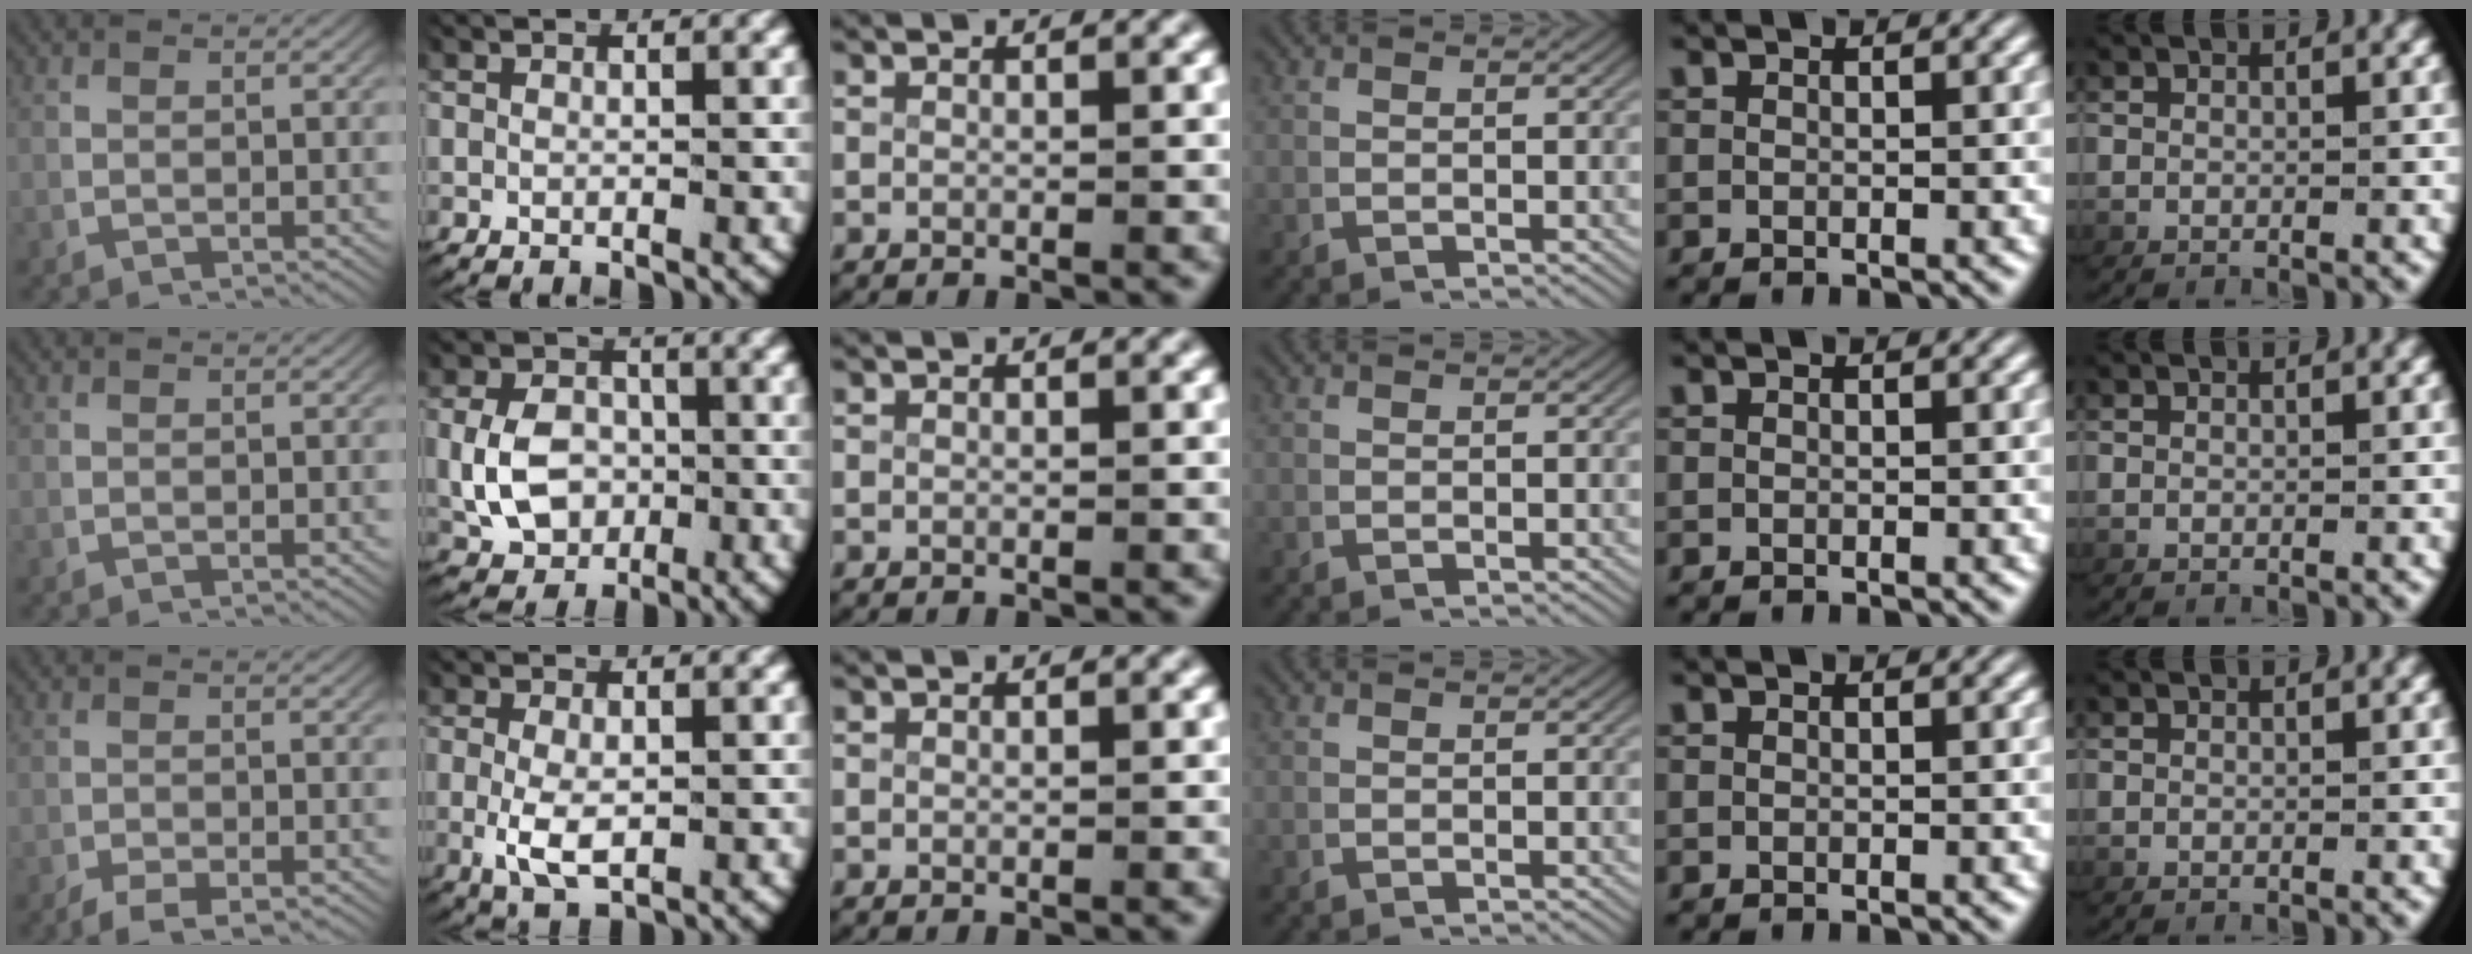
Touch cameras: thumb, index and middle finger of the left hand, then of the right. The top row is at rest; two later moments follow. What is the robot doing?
{"motion": "grasp_and_lifting", "object": "card"}